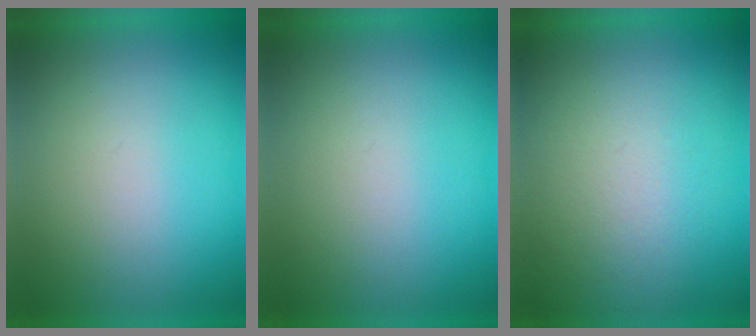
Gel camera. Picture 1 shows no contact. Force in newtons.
{"total": 0.0}
{"total": 5.7}